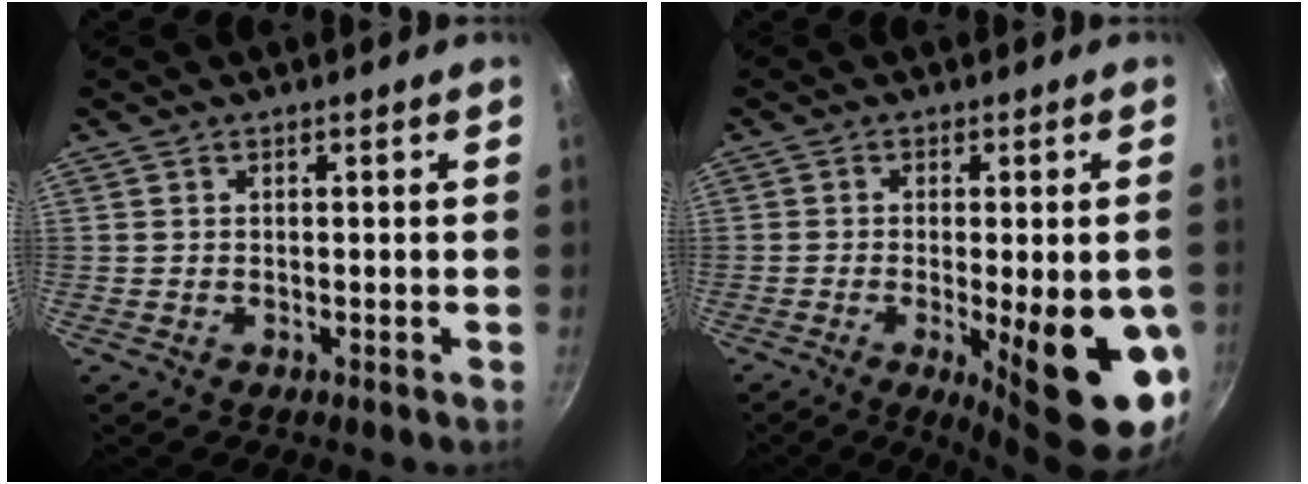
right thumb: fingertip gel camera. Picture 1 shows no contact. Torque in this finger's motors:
{"motor_torque": [2.16, 2.85, 1.41, -1.36, 0.14]}